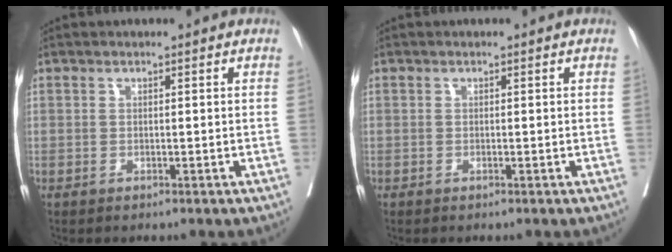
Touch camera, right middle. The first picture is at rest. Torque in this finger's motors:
{"motor_torque": [0.23, -0.24, 0.00, 0.01]}